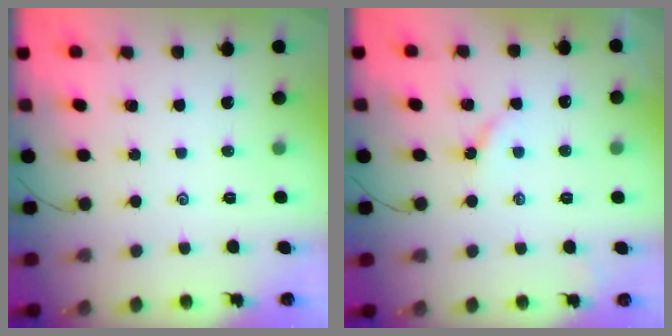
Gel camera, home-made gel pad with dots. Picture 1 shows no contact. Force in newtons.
{"total": 3.4, "press": 3.3, "slide": 0.5}